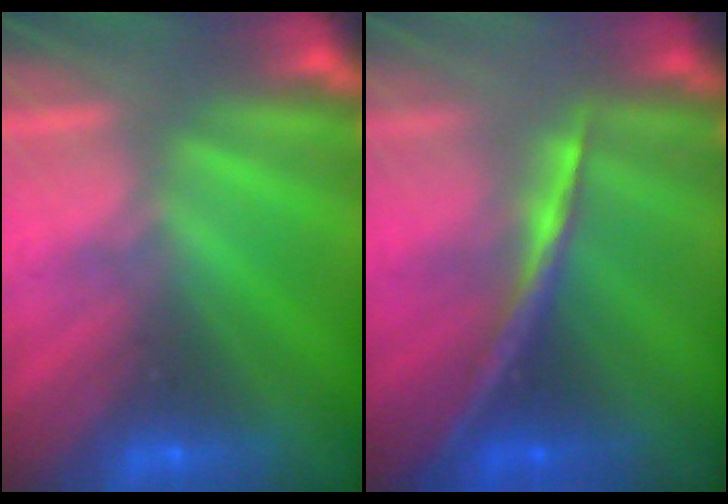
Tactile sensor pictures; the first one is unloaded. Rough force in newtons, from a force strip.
{"total": 1.7}